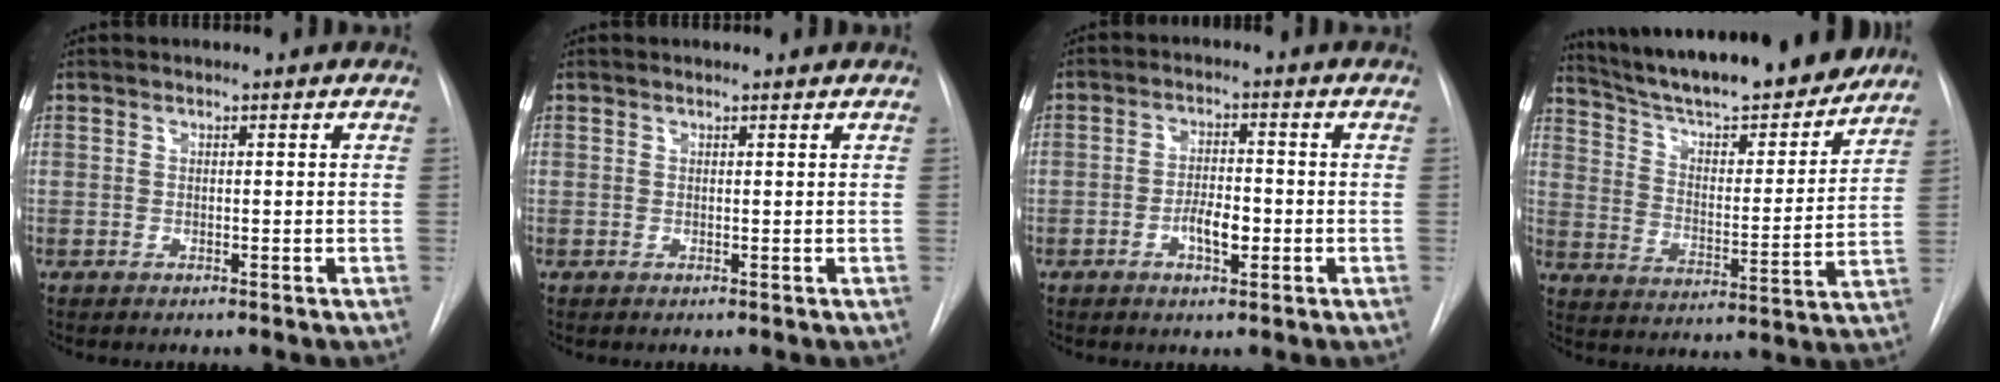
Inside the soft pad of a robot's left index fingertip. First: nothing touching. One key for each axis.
{"total": 0.9, "fx": 0.9, "fy": 0.1, "fz": 0.1, "tx": -0.008, "ty": 0.004, "tz": 0.008}
{"total": 4.3, "fx": -1.7, "fy": 1.6, "fz": 3.7, "tx": -0.064, "ty": -0.001, "tz": -0.028}
{"total": 22.8, "fx": 20.1, "fy": 3.9, "fz": 10.0, "tx": -0.164, "ty": -0.011, "tz": 0.293}